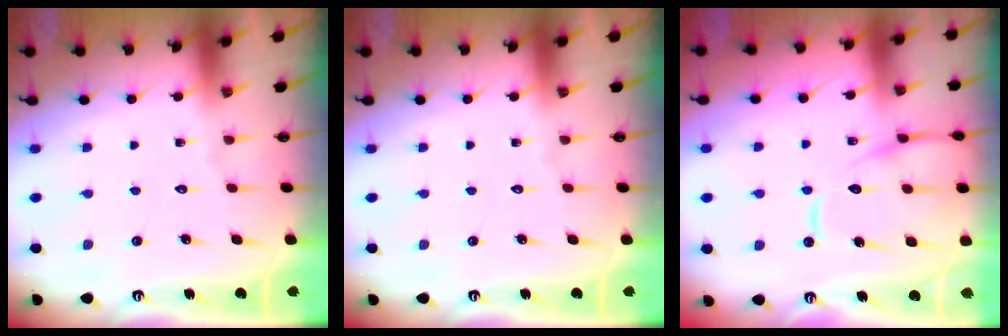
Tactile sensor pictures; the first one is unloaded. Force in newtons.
{"total": 0.0}
{"total": 13.5, "press": 13.4, "slide": 1.5}